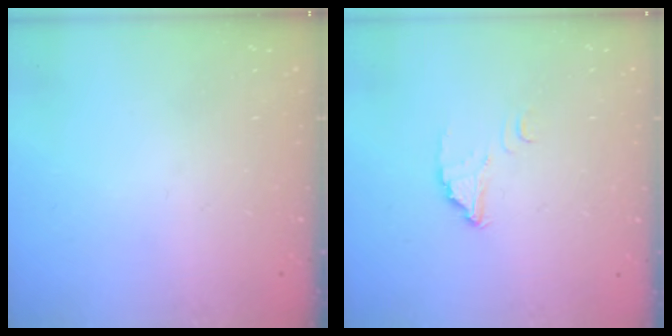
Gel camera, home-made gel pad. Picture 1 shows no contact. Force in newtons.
{"total": 3.7, "press": 3.7, "slide": 0.3}